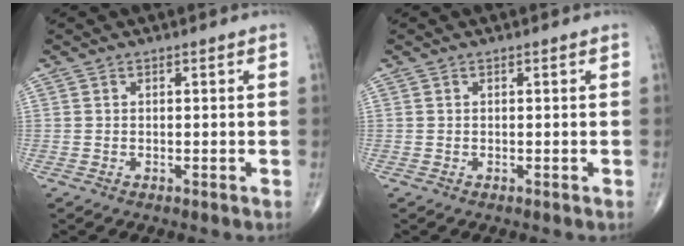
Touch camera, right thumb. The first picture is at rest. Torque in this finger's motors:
{"motor_torque": [0.00, 0.00, -0.06, 0.02, 0.00]}